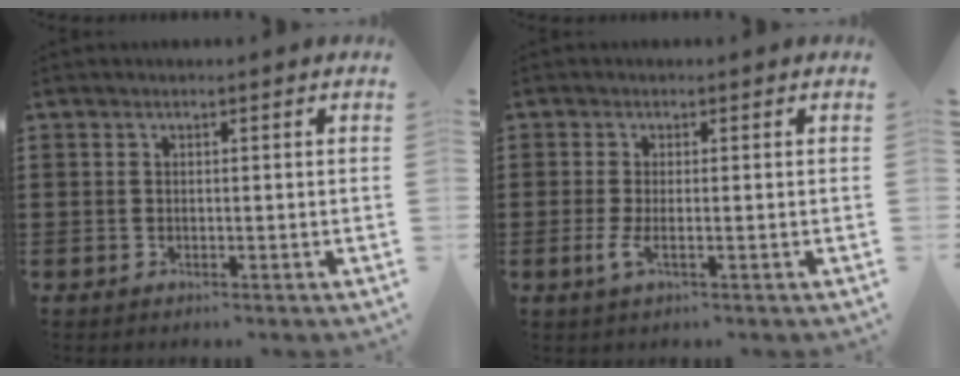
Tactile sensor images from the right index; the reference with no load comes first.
{"total": 2.2, "force": [-0.5, 0.4, 2.2], "torque": [-0.053, -0.009, -0.014]}